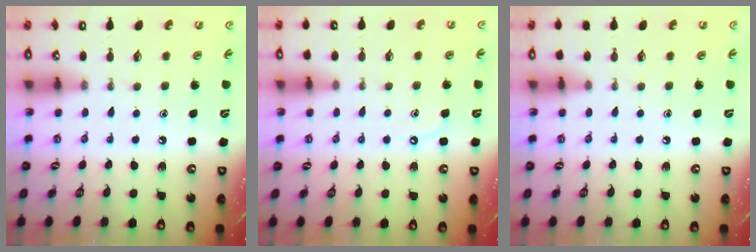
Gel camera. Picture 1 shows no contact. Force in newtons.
{"total": 3.4, "press": 3.4, "slide": 0.5}
{"total": 2.3, "press": 2.2, "slide": 0.4}